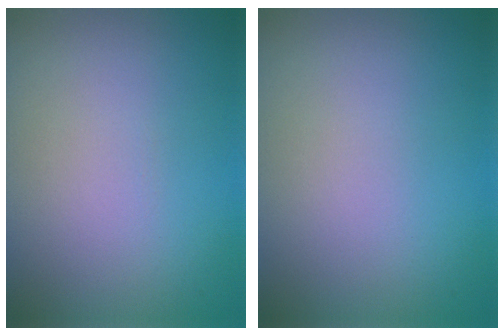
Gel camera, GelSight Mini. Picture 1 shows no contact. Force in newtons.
{"total": 0.0}